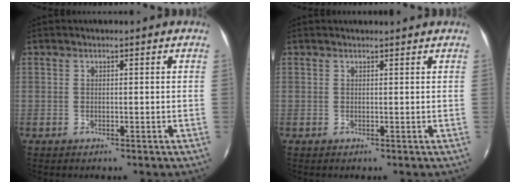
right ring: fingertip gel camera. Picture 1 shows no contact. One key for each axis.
{"total": 1.9, "fx": 1.9, "fy": 0.1, "fz": 0.5, "tx": -0.016, "ty": 0.004, "tz": 0.020}